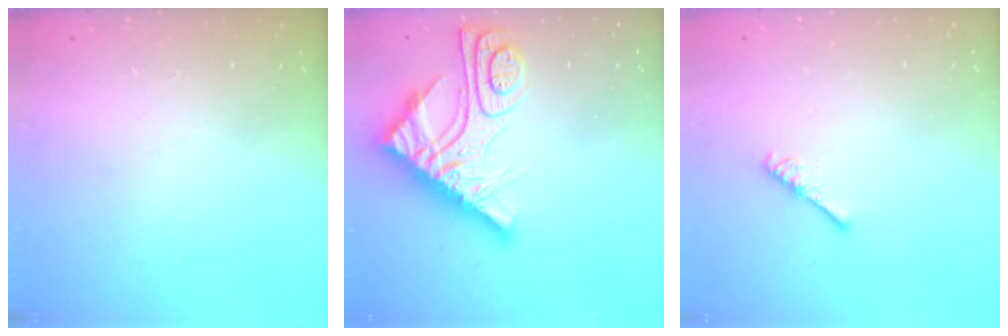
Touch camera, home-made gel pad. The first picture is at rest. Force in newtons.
{"total": 15.0, "press": 15.0, "slide": 1.4}
{"total": 3.8, "press": 3.7, "slide": 0.6}